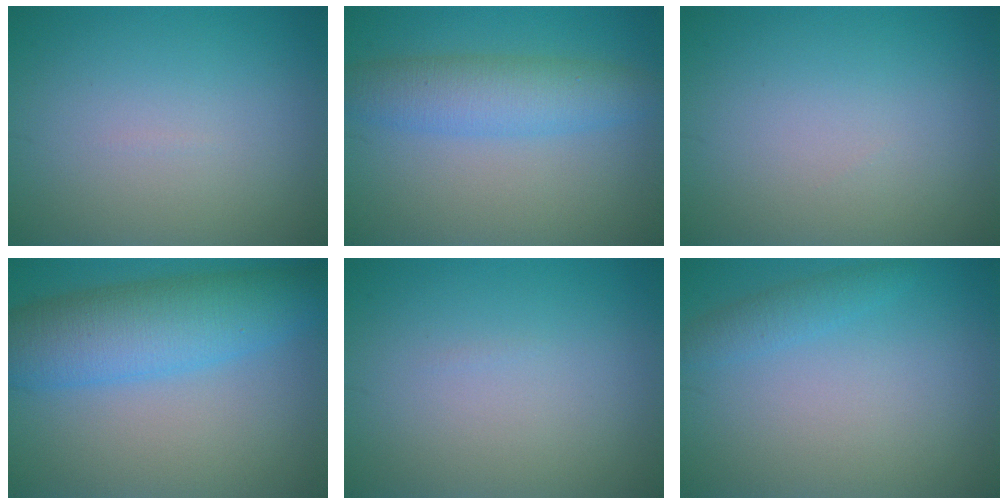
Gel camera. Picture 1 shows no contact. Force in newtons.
{"total": 4.5, "press": 4.5, "slide": 0.1}
{"total": 0.0}
{"total": 7.9, "press": 7.9, "slide": 0.2}
{"total": 0.0}
{"total": 1.6, "press": 1.6, "slide": 0.1}